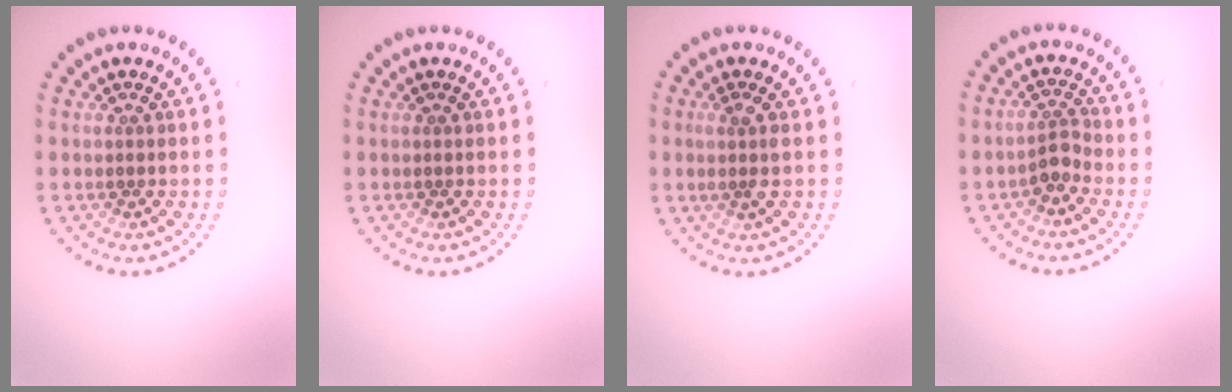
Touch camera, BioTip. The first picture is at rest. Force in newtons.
{"total": 0.0}
{"total": 1.7, "press": 1.4, "slide": 1.0}
{"total": 1.8, "press": 1.4, "slide": 1.1}